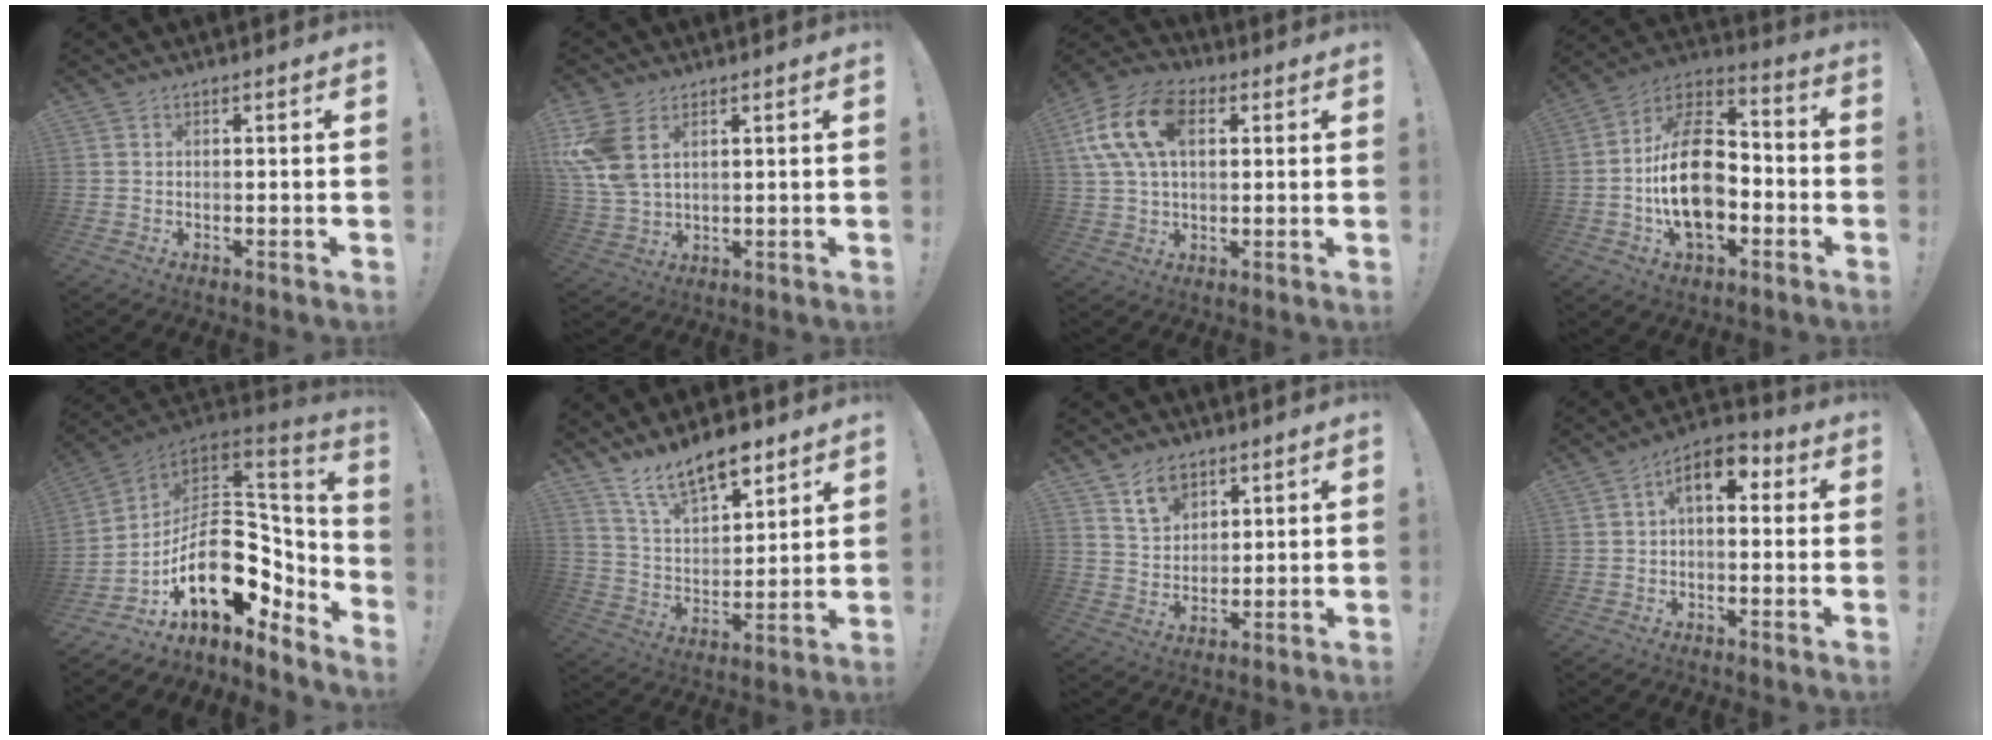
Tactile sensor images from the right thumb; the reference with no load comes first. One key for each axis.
{"total": 10.5, "fx": 4.4, "fy": 6.4, "fz": 7.0, "tx": -0.142, "ty": -0.012, "tz": 0.086}
{"total": 17.2, "fx": 4.9, "fy": 10.8, "fz": 12.4, "tx": -0.246, "ty": 0.005, "tz": 0.089}
{"total": 21.5, "fx": -3.4, "fy": 13.5, "fz": 16.4, "tx": -0.282, "ty": 0.021, "tz": -0.051}
{"total": 24.5, "fx": -2.7, "fy": 14.9, "fz": 19.2, "tx": -0.315, "ty": -0.007, "tz": -0.022}
{"total": 13.4, "fx": 10.5, "fy": 5.4, "fz": 6.4, "tx": -0.115, "ty": -0.066, "tz": 0.193}
{"total": 9.2, "fx": 6.1, "fy": 6.0, "fz": 3.4, "tx": -0.045, "ty": -0.032, "tz": 0.114}
{"total": 8.2, "fx": 2.4, "fy": 4.4, "fz": 6.5, "tx": -0.091, "ty": -0.006, "tz": 0.042}